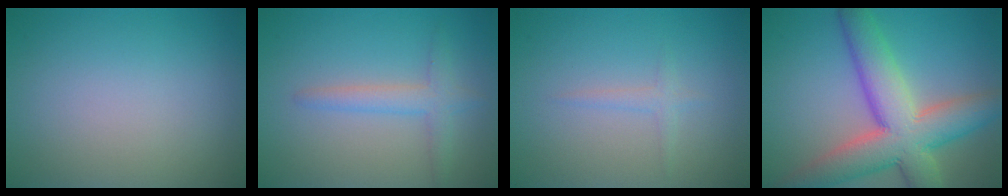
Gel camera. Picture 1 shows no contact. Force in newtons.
{"total": 2.4, "press": 2.4, "slide": 0.2}
{"total": 1.1, "press": 1.1, "slide": 0.0}
{"total": 9.7, "press": 9.6, "slide": 0.7}